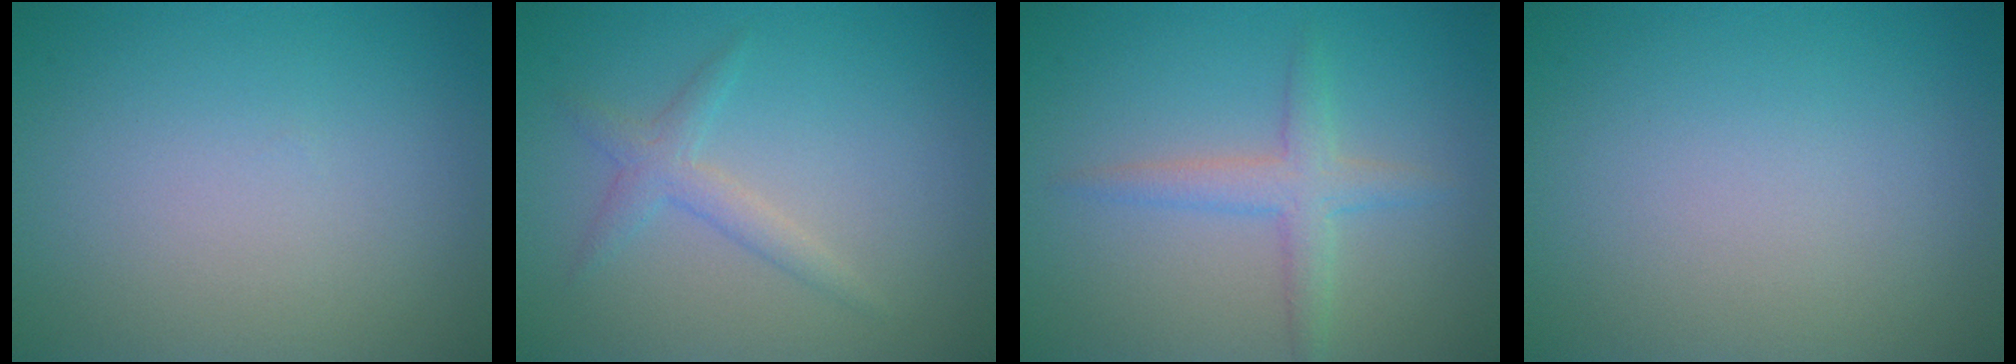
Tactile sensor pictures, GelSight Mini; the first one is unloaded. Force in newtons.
{"total": 1.8, "press": 1.8, "slide": 0.1}
{"total": 2.7, "press": 2.7, "slide": 0.1}
{"total": 0.0}